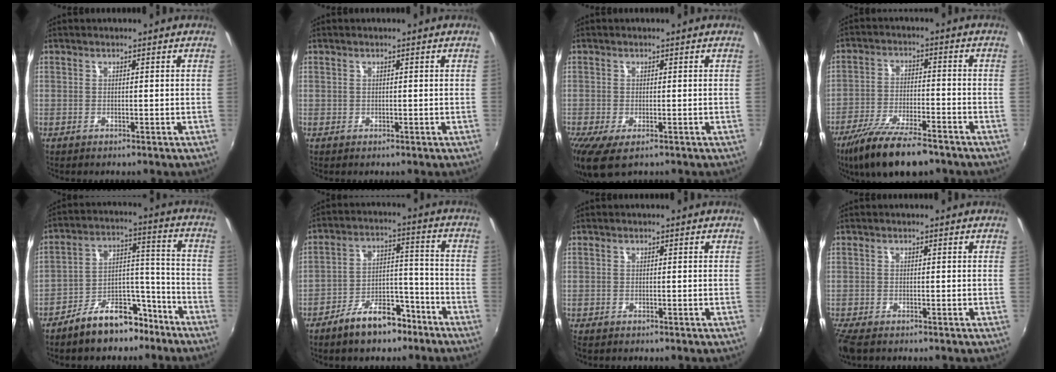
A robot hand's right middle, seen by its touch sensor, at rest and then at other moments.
{"total": 0.6, "force": [0.1, -0.6, -0.3], "torque": [0.010, -0.005, 0.001]}
{"total": 4.7, "force": [-2.7, 1.0, 3.7], "torque": [-0.073, -0.030, -0.043]}
{"total": 13.8, "force": [-10.8, 2.8, 8.2], "torque": [-0.173, -0.037, -0.189]}
{"total": 11.4, "force": [-8.6, 5.1, 5.5], "torque": [-0.081, 0.044, -0.123]}
{"total": 10.1, "force": [-7.7, 4.0, 5.2], "torque": [-0.089, 0.028, -0.113]}
{"total": 0.7, "force": [-0.6, 0.2, 0.0], "torque": [-0.004, -0.004, -0.015]}
{"total": 4.2, "force": [-3.3, 1.2, 2.3], "torque": [-0.056, -0.023, -0.064]}